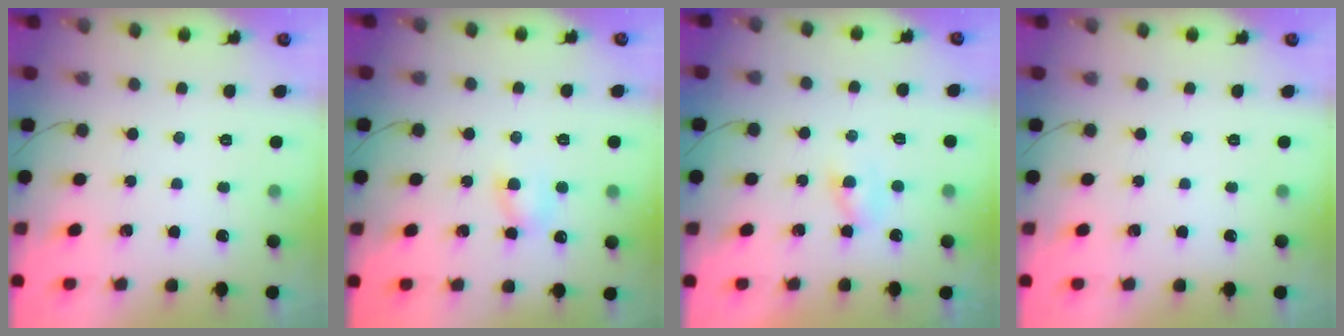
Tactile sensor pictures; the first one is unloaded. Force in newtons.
{"total": 5.5, "press": 5.3, "slide": 1.4}
{"total": 1.7, "press": 1.5, "slide": 0.8}
{"total": 0.0}